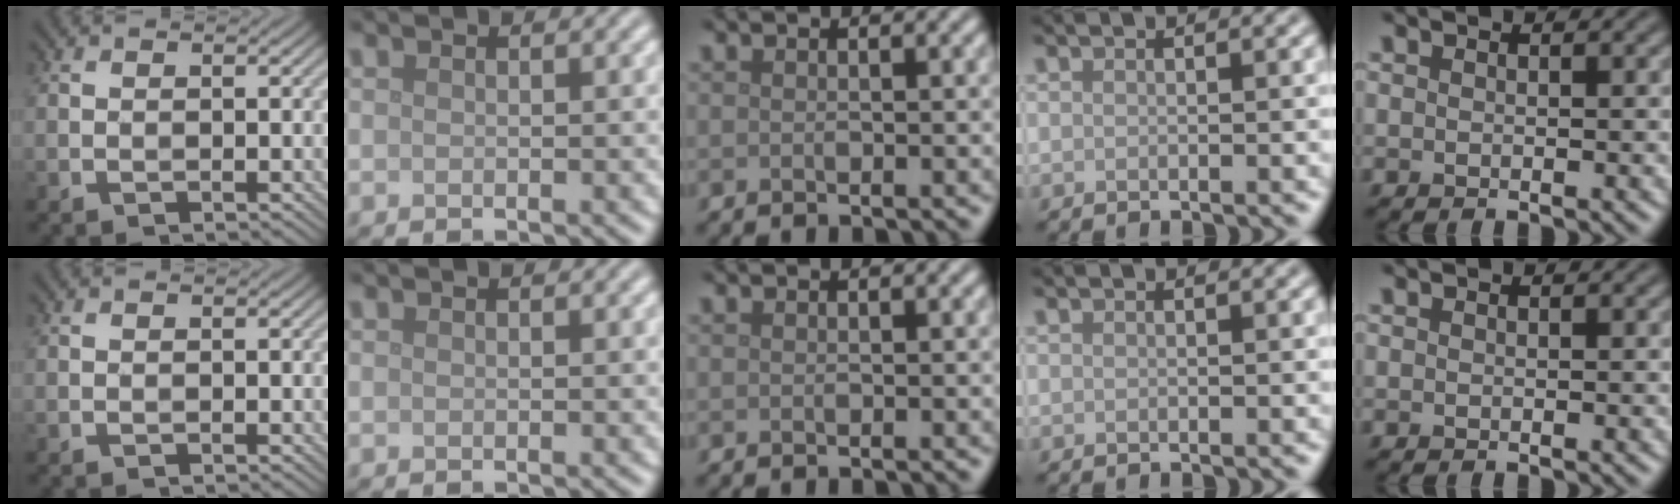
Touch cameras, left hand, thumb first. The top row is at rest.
{}